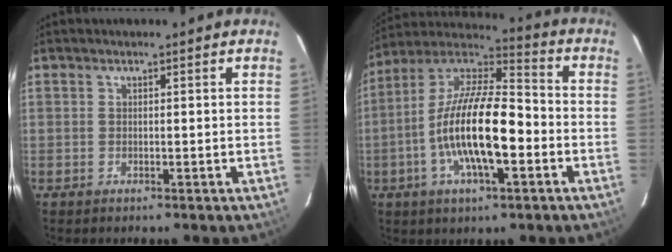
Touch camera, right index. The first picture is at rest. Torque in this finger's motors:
{"motor_torque": [0.94, -0.28, 1.06, 0.21]}